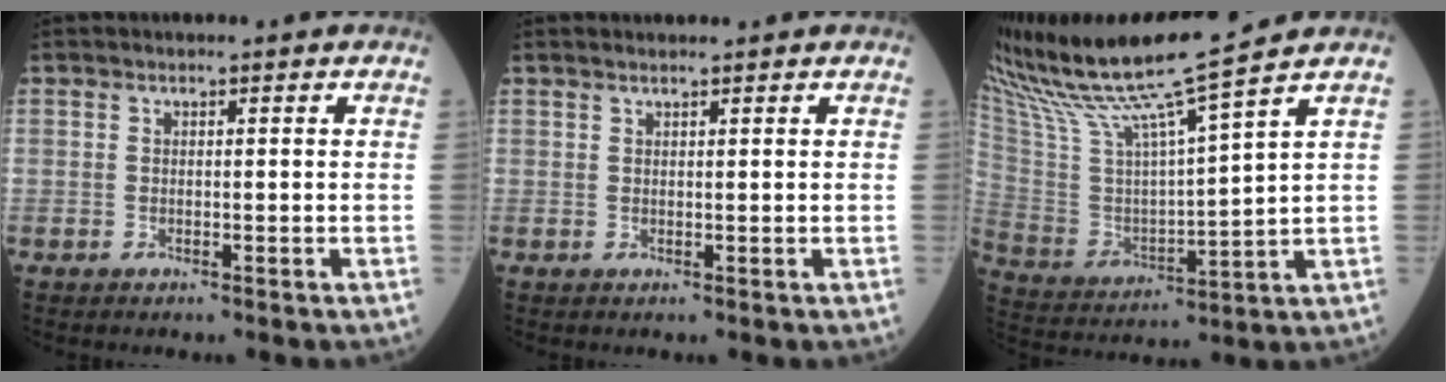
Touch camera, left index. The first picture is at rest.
{"total": 1.6, "force": [1.4, 0.0, 0.7], "torque": [-0.011, 0.013, 0.026]}
{"total": 15.6, "force": [13.2, -2.5, 7.8], "torque": [-0.156, -0.009, 0.250]}